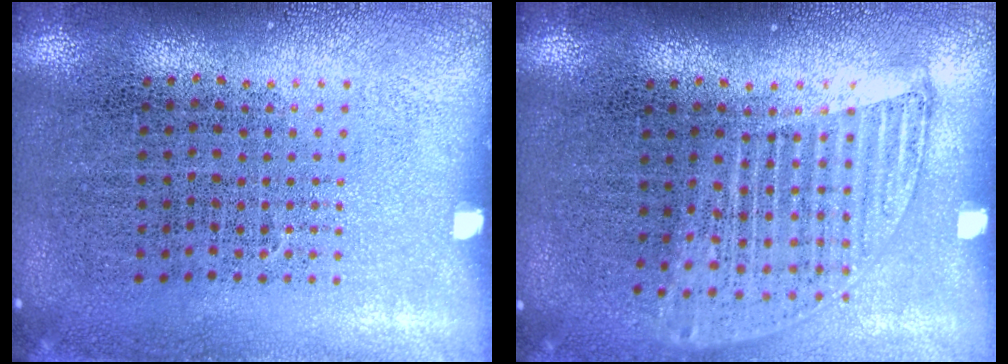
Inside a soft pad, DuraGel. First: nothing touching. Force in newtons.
{"total": 1.3, "press": 1.1, "slide": 0.6}